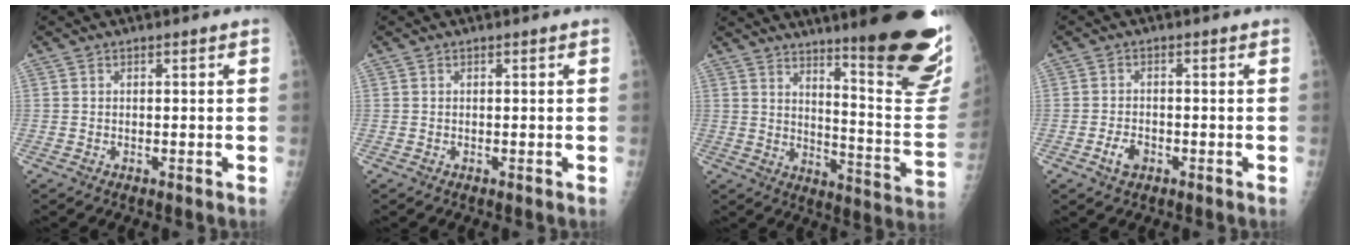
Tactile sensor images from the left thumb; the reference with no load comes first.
{"total": 0.0}
{"total": 24.9, "force": [16.0, 3.9, 18.7], "torque": [-0.214, -0.102, 0.218]}
{"total": 3.1, "force": [-1.4, 2.1, 1.9], "torque": [-0.030, 0.005, -0.024]}